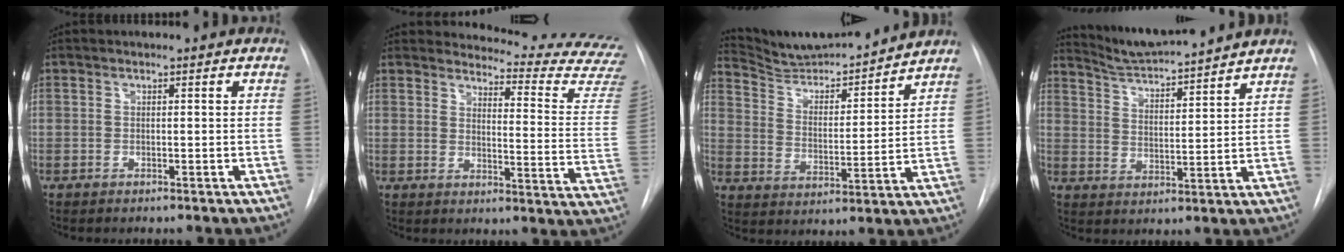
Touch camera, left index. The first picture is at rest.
{"total": 20.4, "force": [20.1, 1.0, 3.2], "torque": [-0.032, -0.158, 0.206]}
{"total": 15.1, "force": [14.5, 0.9, 4.0], "torque": [-0.070, -0.006, 0.234]}
{"total": 11.9, "force": [11.2, -0.5, 3.8], "torque": [-0.070, 0.009, 0.184]}